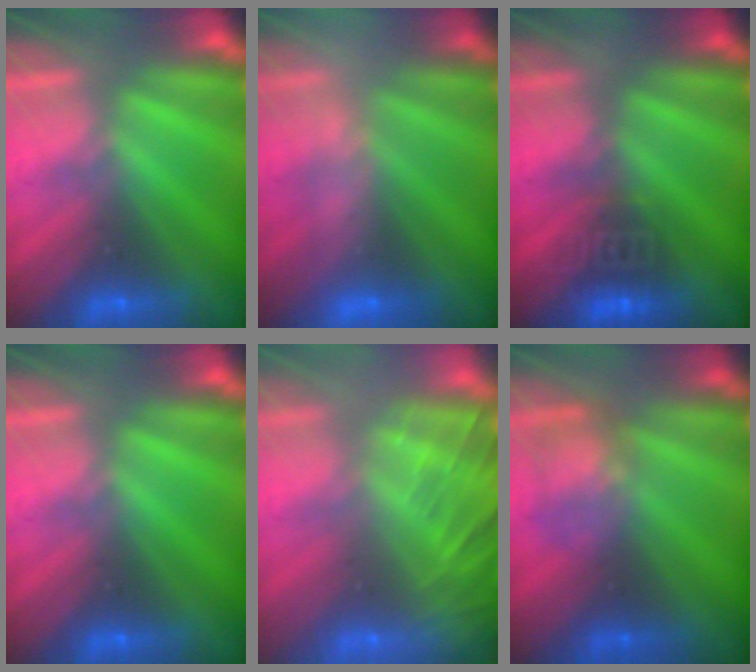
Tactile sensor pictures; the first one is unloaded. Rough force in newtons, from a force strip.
{"total": 2.4}
{"total": 3.3}
{"total": 0.0}
{"total": 5.9}
{"total": 2.3}